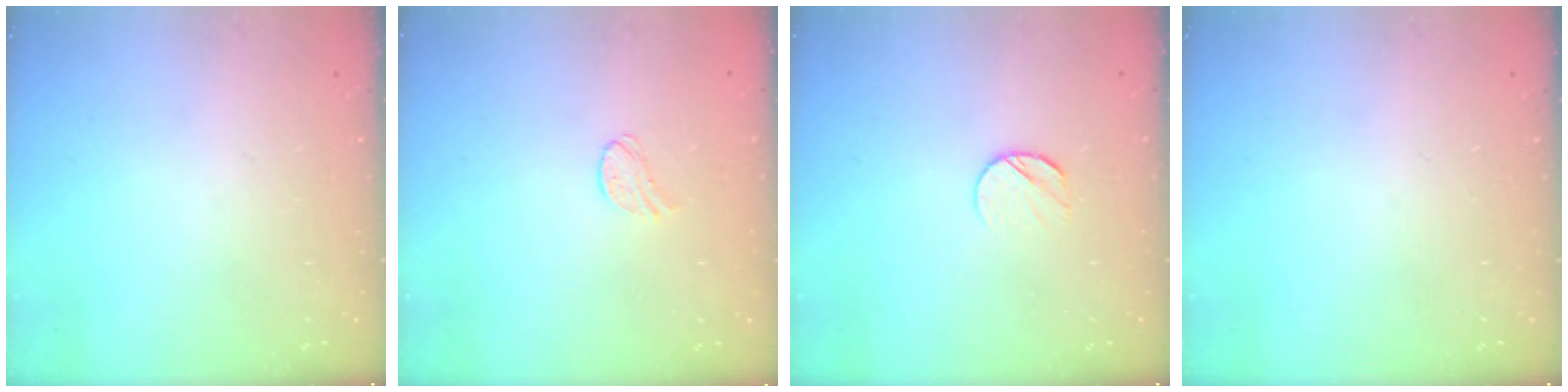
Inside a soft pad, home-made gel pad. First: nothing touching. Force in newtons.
{"total": 6.1, "press": 6.1, "slide": 0.6}
{"total": 5.4, "press": 5.4, "slide": 0.7}
{"total": 0.0}